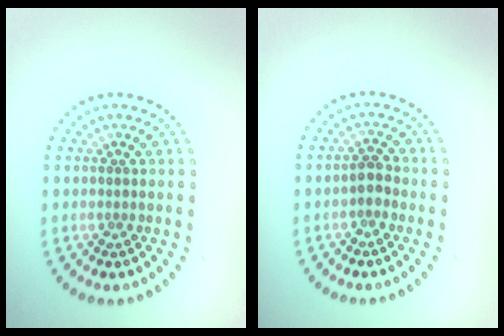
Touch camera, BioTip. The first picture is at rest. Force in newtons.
{"total": 1.4, "press": 1.3, "slide": 0.4}